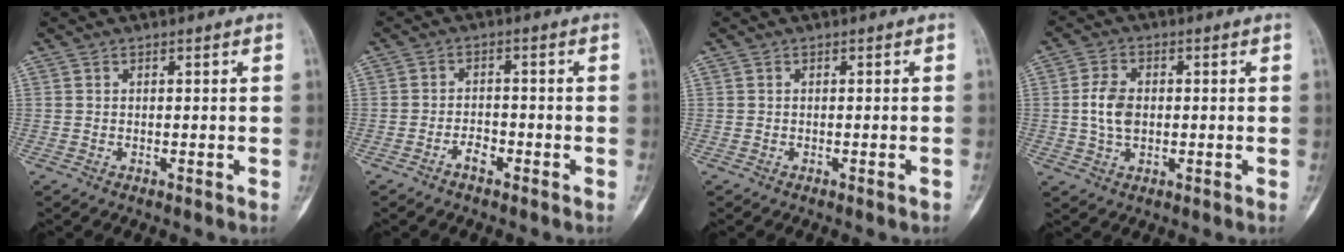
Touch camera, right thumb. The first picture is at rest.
{"total": 2.7, "force": [-1.8, 1.2, 1.5], "torque": [-0.022, 0.014, -0.035]}
{"total": 0.8, "force": [-0.5, 0.0, 0.6], "torque": [-0.009, 0.001, -0.006]}
{"total": 6.1, "force": [0.1, 4.1, 4.5], "torque": [-0.085, 0.005, 0.001]}